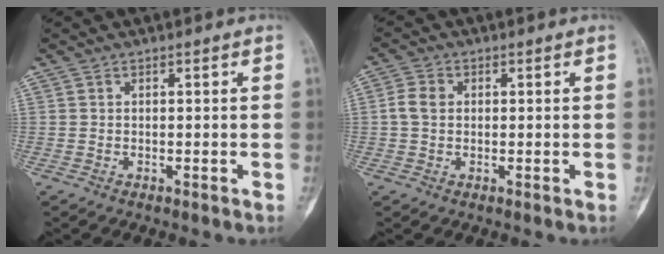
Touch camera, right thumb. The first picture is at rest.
{"total": 3.5, "force": [0.3, 2.7, 2.1], "torque": [-0.045, 0.009, 0.000]}